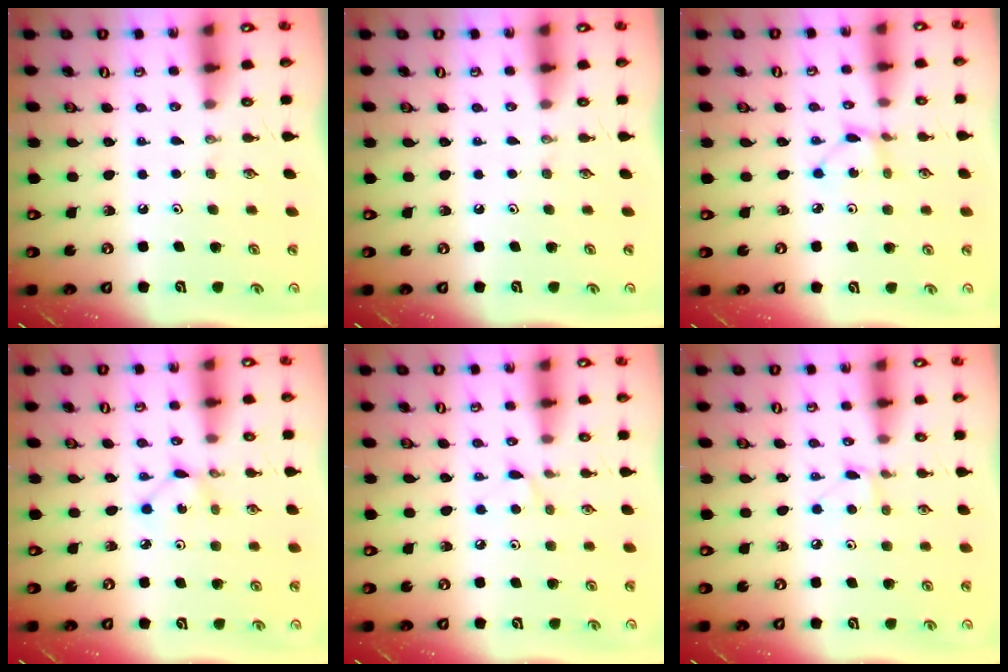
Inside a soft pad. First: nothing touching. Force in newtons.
{"total": 0.0}
{"total": 2.2, "press": 2.2, "slide": 0.3}
{"total": 1.3, "press": 1.3, "slide": 0.0}
{"total": 5.1, "press": 5.1, "slide": 0.5}
{"total": 4.6, "press": 4.6, "slide": 0.7}